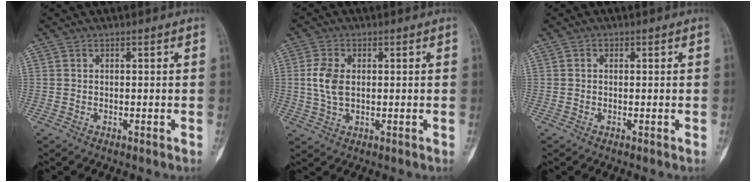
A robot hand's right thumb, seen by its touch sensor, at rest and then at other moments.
{"total": 5.9, "force": [0.6, 3.6, 4.7], "torque": [-0.103, 0.001, 0.013]}
{"total": 0.5, "force": [0.1, 0.5, 0.1], "torque": [0.006, 0.002, 0.000]}